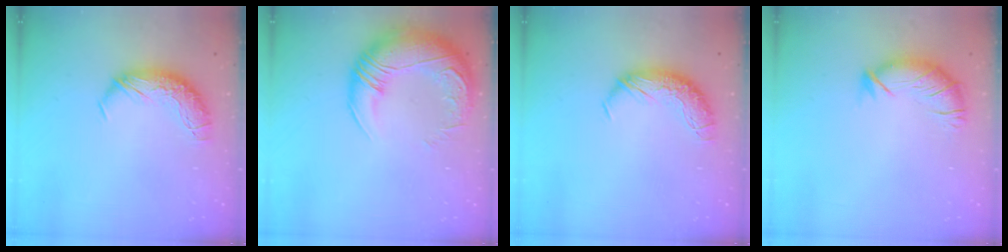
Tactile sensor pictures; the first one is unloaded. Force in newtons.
{"total": 7.0, "press": 5.1, "slide": 4.7}
{"total": 0.0}
{"total": 2.8, "press": 2.0, "slide": 2.1}